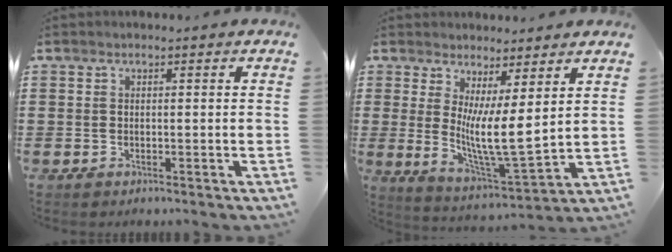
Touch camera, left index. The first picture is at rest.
{"total": 8.4, "force": [2.7, 1.5, 7.8], "torque": [-0.142, -0.031, 0.047]}